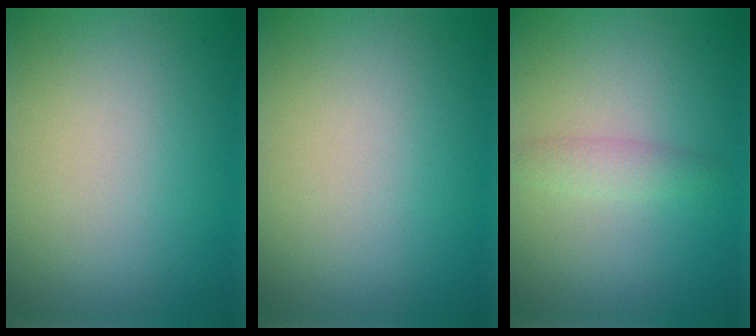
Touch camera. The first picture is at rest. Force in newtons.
{"total": 0.0}
{"total": 1.5, "press": 1.5, "slide": 0.0}